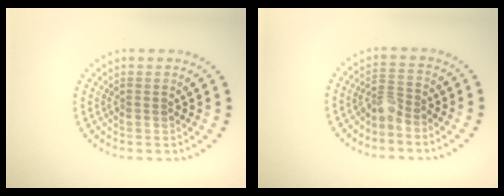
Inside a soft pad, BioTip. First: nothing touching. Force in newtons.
{"total": 2.0, "press": 1.5, "slide": 1.3}